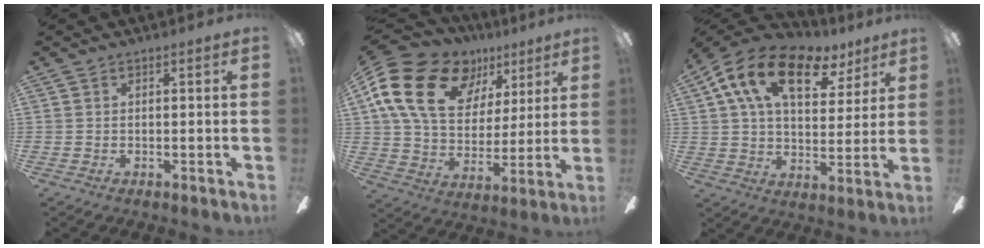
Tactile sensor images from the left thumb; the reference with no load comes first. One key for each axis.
{"total": 22.8, "fx": 10.6, "fy": 15.2, "fz": 13.3, "tx": -0.251, "ty": -0.030, "tz": 0.192}
{"total": 17.5, "fx": 9.3, "fy": 9.3, "fz": 11.5, "tx": -0.194, "ty": -0.033, "tz": 0.160}